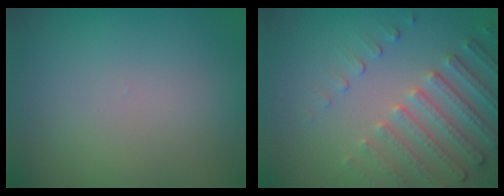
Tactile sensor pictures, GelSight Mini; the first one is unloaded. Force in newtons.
{"total": 4.9, "press": 3.6, "slide": 3.3}